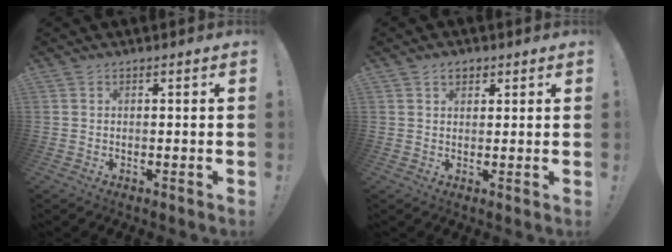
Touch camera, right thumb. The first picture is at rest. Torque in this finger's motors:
{"motor_torque": [0.02, 0.25, 0.18, -0.06, 0.00]}